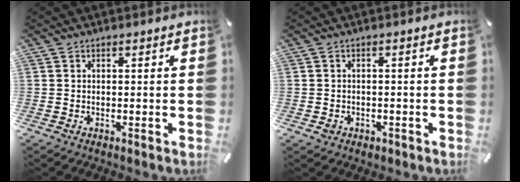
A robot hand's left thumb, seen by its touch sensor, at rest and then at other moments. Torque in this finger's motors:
{"motor_torque": [-0.04, -0.48, 0.11, 0.10, 0.02]}